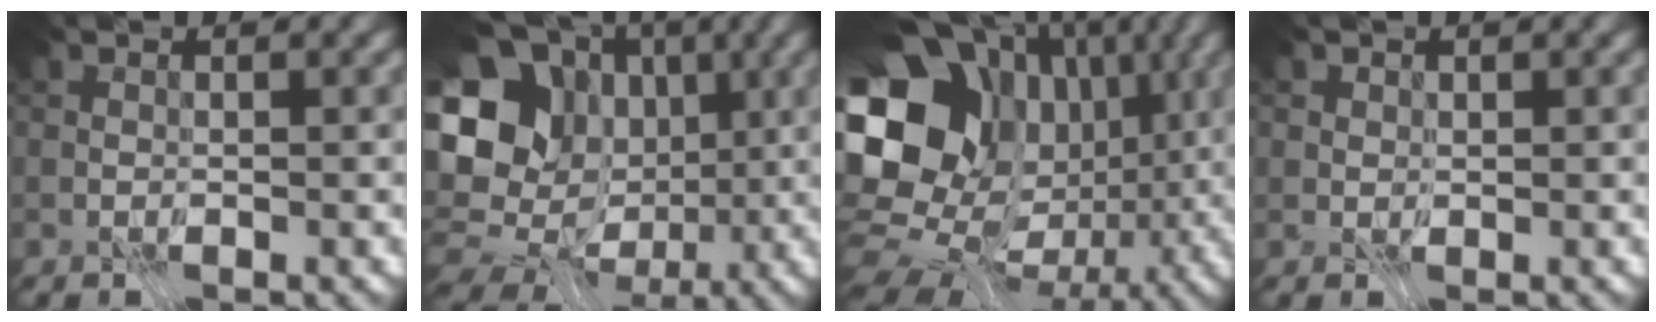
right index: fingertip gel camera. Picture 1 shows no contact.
{"total": 18.1, "force": [0.8, 15.6, 9.1], "torque": [-0.198, 0.049, -0.008]}
{"total": 18.3, "force": [0.5, 14.8, 10.8], "torque": [-0.196, -0.011, 0.014]}
{"total": 1.2, "force": [0.6, 1.0, 0.2], "torque": [-0.007, -0.009, 0.023]}